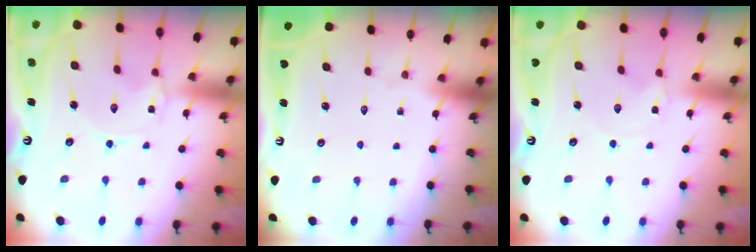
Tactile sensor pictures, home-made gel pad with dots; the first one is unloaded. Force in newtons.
{"total": 0.0}
{"total": 0.8, "press": 0.7, "slide": 0.3}